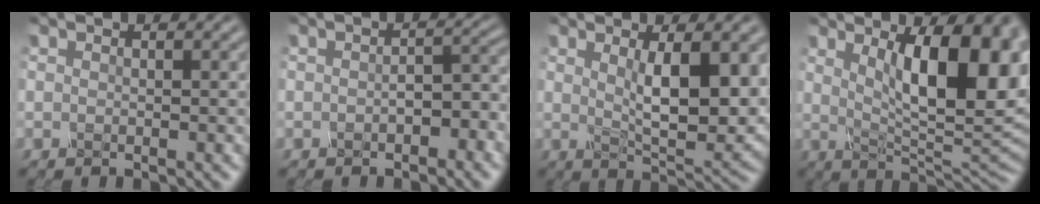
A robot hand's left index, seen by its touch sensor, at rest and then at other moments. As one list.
[{"total": 2.5, "force": [-1.0, 1.2, 2.0], "torque": [-0.030, 0.004, -0.016]}, {"total": 7.6, "force": [1.5, 2.2, 7.1], "torque": [-0.109, -0.009, 0.033]}, {"total": 12.9, "force": [3.4, 4.4, 11.6], "torque": [-0.133, 0.000, 0.051]}]